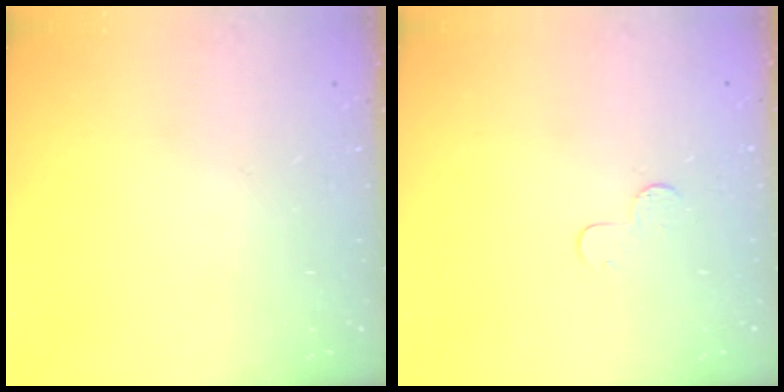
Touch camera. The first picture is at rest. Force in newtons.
{"total": 3.9, "press": 3.9, "slide": 0.4}